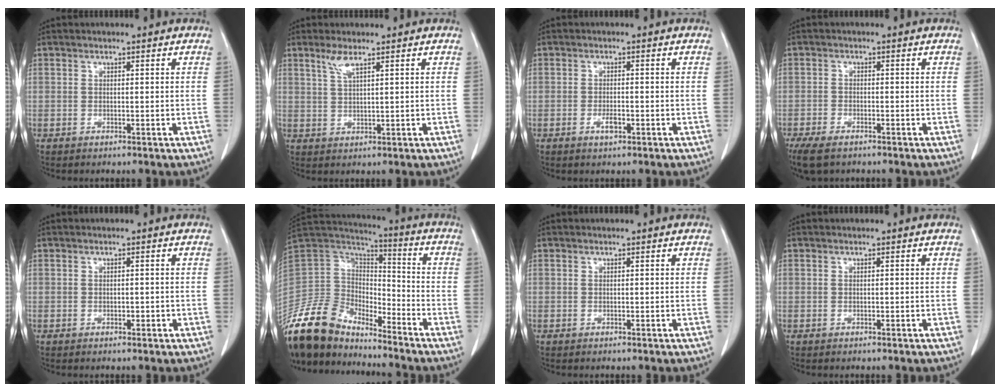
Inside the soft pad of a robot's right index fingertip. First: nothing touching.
{"total": 3.3, "force": [2.1, 0.6, 2.5], "torque": [-0.055, 0.004, 0.046]}
{"total": 2.4, "force": [-1.1, 1.0, 1.9], "torque": [-0.035, 0.002, -0.016]}
{"total": 7.8, "force": [-5.5, 3.6, 4.3], "torque": [-0.086, -0.013, -0.091]}
{"total": 1.2, "force": [-0.3, 0.8, 0.9], "torque": [-0.018, 0.004, -0.002]}
{"total": 19.1, "force": [-16.5, 7.1, 6.3], "torque": [-0.138, 0.035, -0.309]}
{"total": 0.0}
{"total": 0.0}